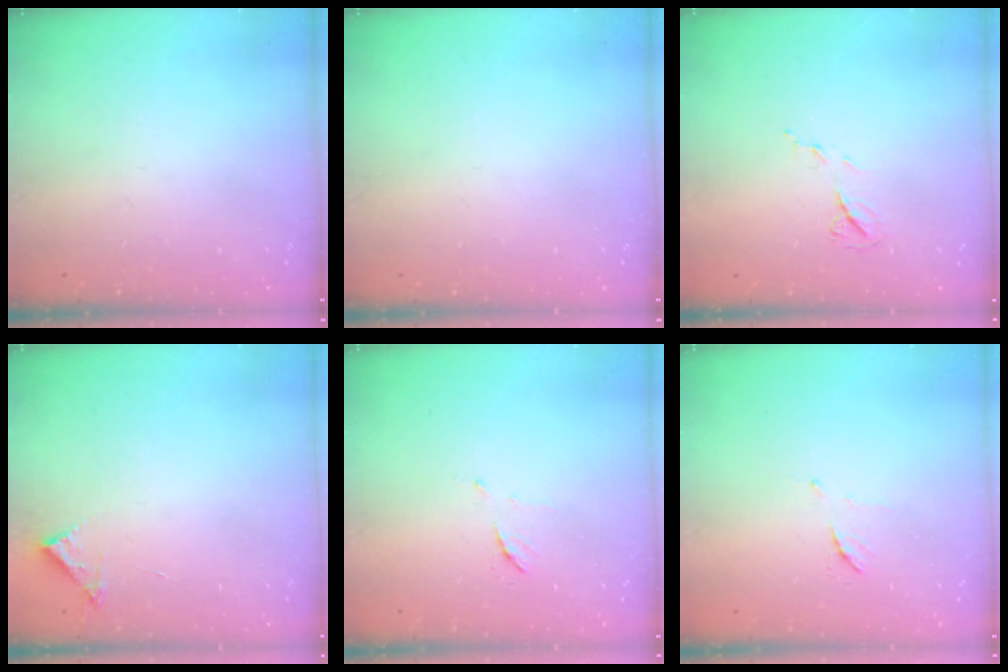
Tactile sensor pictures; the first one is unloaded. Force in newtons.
{"total": 0.0}
{"total": 6.2, "press": 6.2, "slide": 0.7}
{"total": 3.7, "press": 3.7, "slide": 0.1}
{"total": 5.5, "press": 5.4, "slide": 0.7}
{"total": 5.5, "press": 5.4, "slide": 0.7}